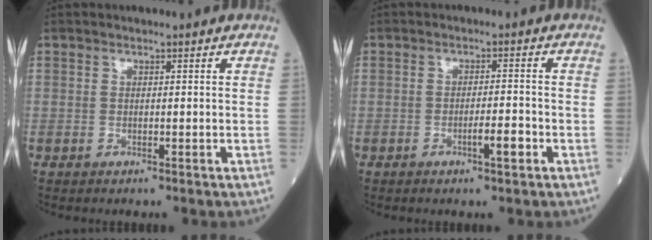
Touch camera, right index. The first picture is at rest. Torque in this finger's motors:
{"motor_torque": [0.16, 0.01, 0.05, 0.05]}